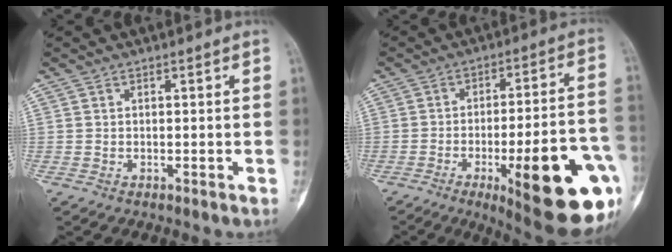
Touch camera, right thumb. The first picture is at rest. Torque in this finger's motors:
{"motor_torque": [0.52, 0.80, 1.95, -0.82, 0.07]}